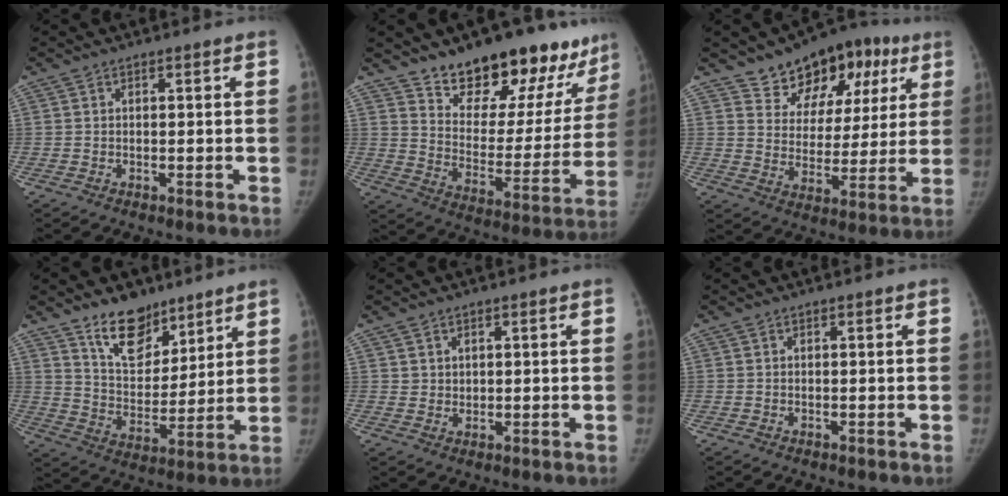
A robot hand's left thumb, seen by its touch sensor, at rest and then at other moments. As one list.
[{"total": 23.6, "force": [18.3, 9.6, 11.4], "torque": [-0.114, -0.113, 0.268]}, {"total": 16.4, "force": [9.5, 10.4, 8.5], "torque": [-0.061, -0.023, 0.144]}, {"total": 12.5, "force": [9.1, 6.8, 5.4], "torque": [-0.056, -0.069, 0.166]}, {"total": 1.7, "force": [1.0, 1.3, 0.1], "torque": [0.012, -0.007, 0.014]}, {"total": 0.0}]